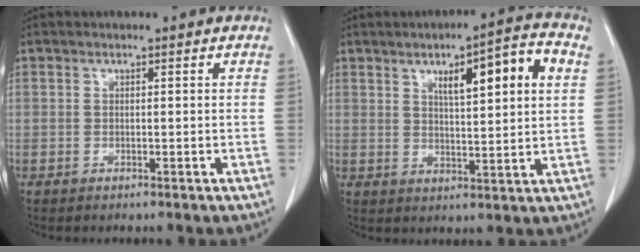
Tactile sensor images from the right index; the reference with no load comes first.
{"total": 10.5, "force": [3.8, 1.2, 9.7], "torque": [-0.147, 0.017, 0.054]}